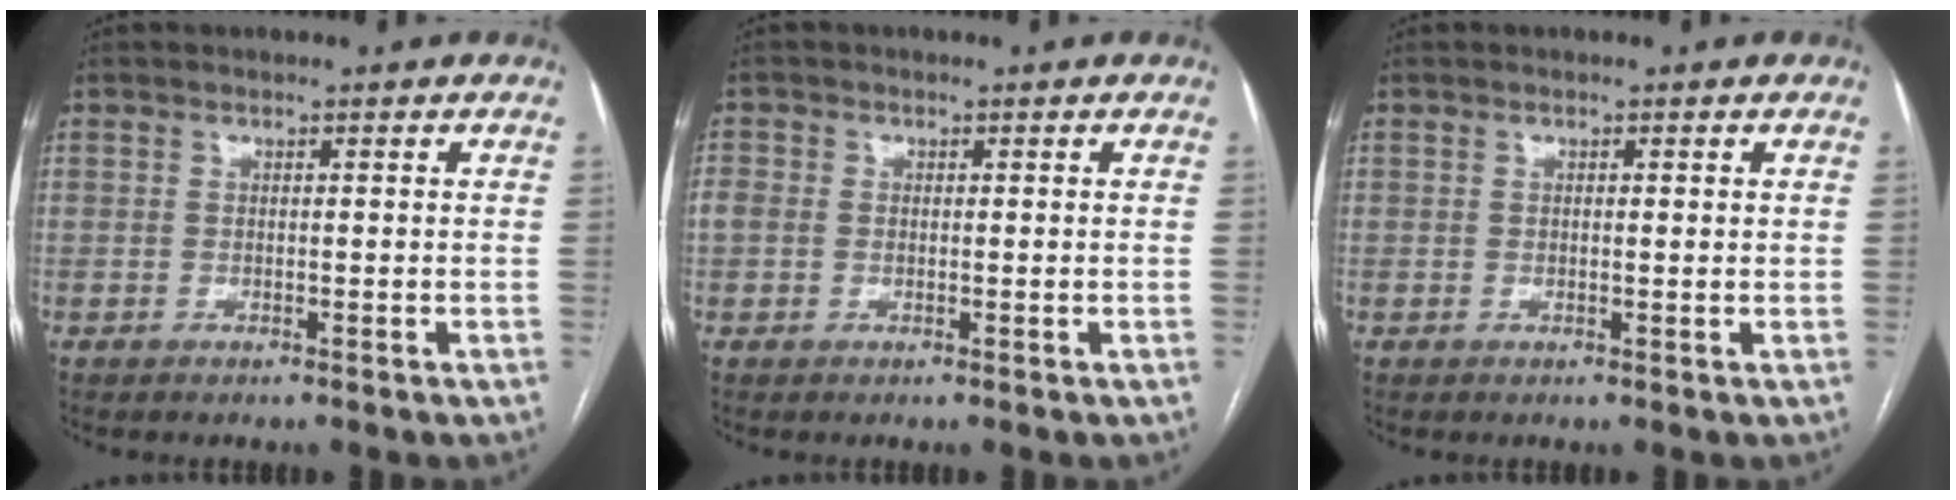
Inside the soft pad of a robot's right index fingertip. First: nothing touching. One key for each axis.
{"total": 2.2, "fx": 0.0, "fy": 1.9, "fz": 1.1, "tx": -0.029, "ty": 0.015, "tz": 0.002}
{"total": 0.5, "fx": 0.2, "fy": 0.2, "fz": 0.5, "tx": -0.011, "ty": 0.000, "tz": 0.002}